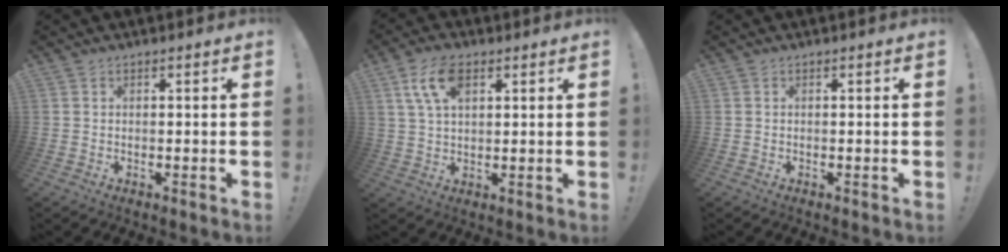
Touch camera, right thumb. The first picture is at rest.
{"total": 9.4, "force": [4.0, 5.0, 6.9], "torque": [-0.130, 0.000, 0.074]}
{"total": 0.0}